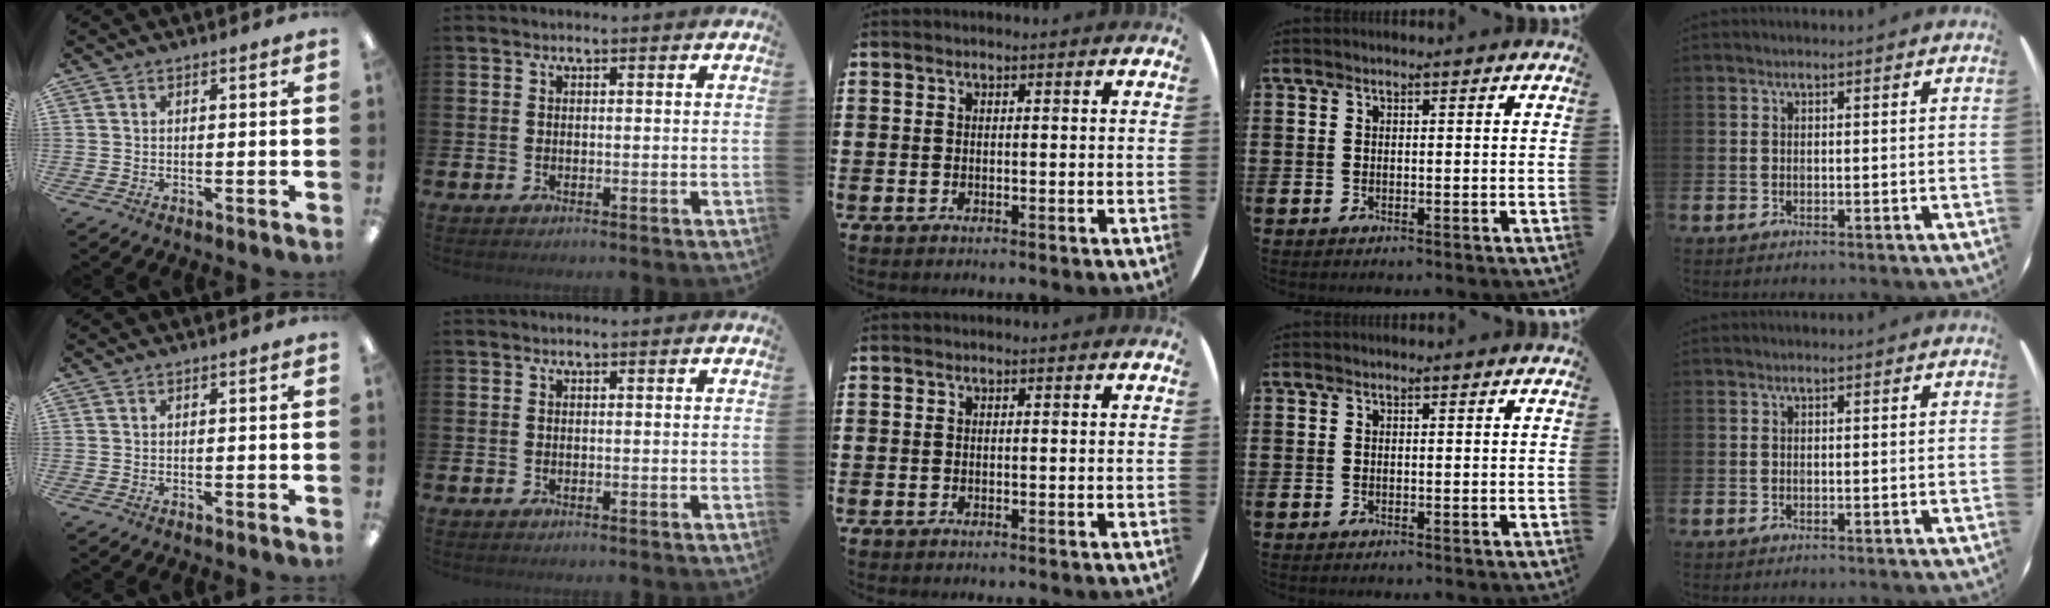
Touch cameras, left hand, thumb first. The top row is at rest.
{}